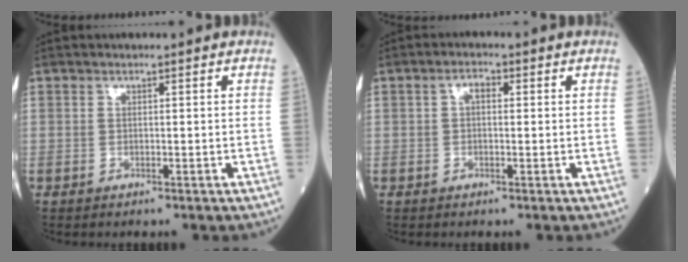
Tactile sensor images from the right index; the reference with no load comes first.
{"total": 2.1, "force": [0.4, 1.1, 1.8], "torque": [-0.033, 0.011, 0.006]}